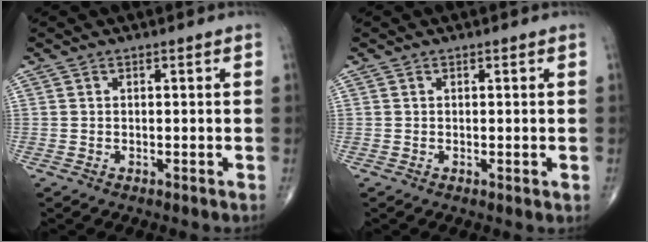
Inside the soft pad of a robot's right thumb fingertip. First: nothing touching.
{"total": 0.8, "force": [-0.1, 0.2, 0.8], "torque": [-0.011, -0.004, -0.001]}